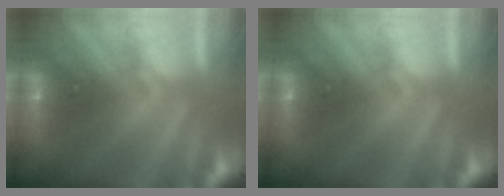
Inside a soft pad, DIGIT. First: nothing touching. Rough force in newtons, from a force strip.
{"total": 0.0}